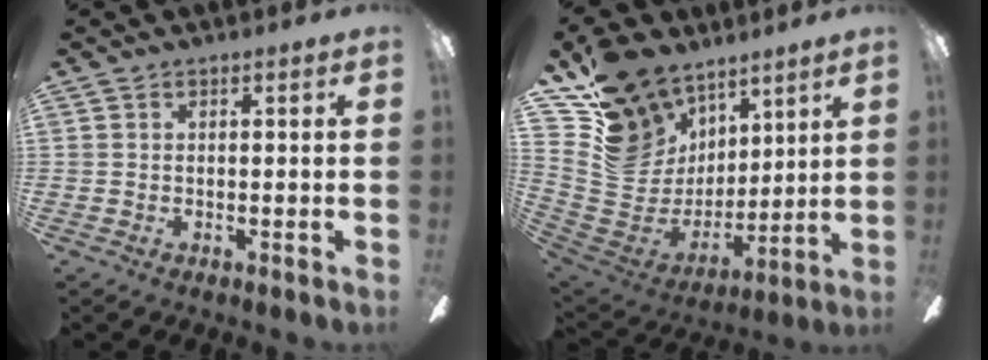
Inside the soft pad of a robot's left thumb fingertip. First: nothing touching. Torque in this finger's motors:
{"motor_torque": [0.37, 0.37, 0.00, -0.38, 0.27]}